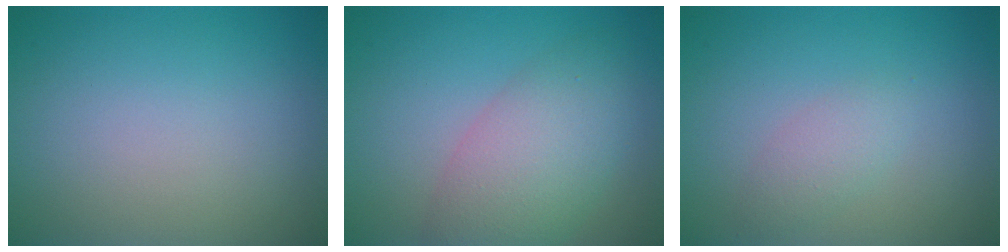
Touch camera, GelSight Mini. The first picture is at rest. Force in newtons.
{"total": 5.9, "press": 5.9, "slide": 0.4}
{"total": 1.7, "press": 1.7, "slide": 0.0}